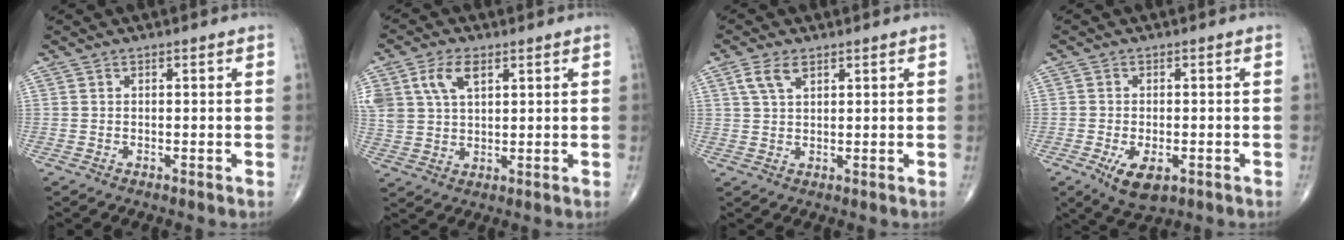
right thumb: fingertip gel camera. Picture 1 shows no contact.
{"total": 8.8, "force": [3.9, 5.1, 6.1], "torque": [-0.125, -0.003, 0.079]}
{"total": 3.9, "force": [2.0, 2.0, 2.7], "torque": [-0.053, 0.003, 0.044]}
{"total": 6.3, "force": [-2.5, 3.2, 4.9], "torque": [-0.082, -0.004, -0.034]}